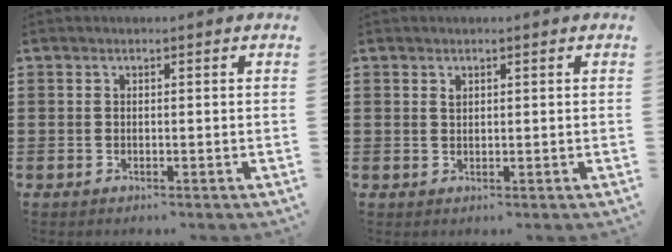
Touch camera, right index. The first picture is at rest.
{"total": 0.7, "force": [0.5, 0.4, 0.4], "torque": [-0.008, 0.001, 0.009]}